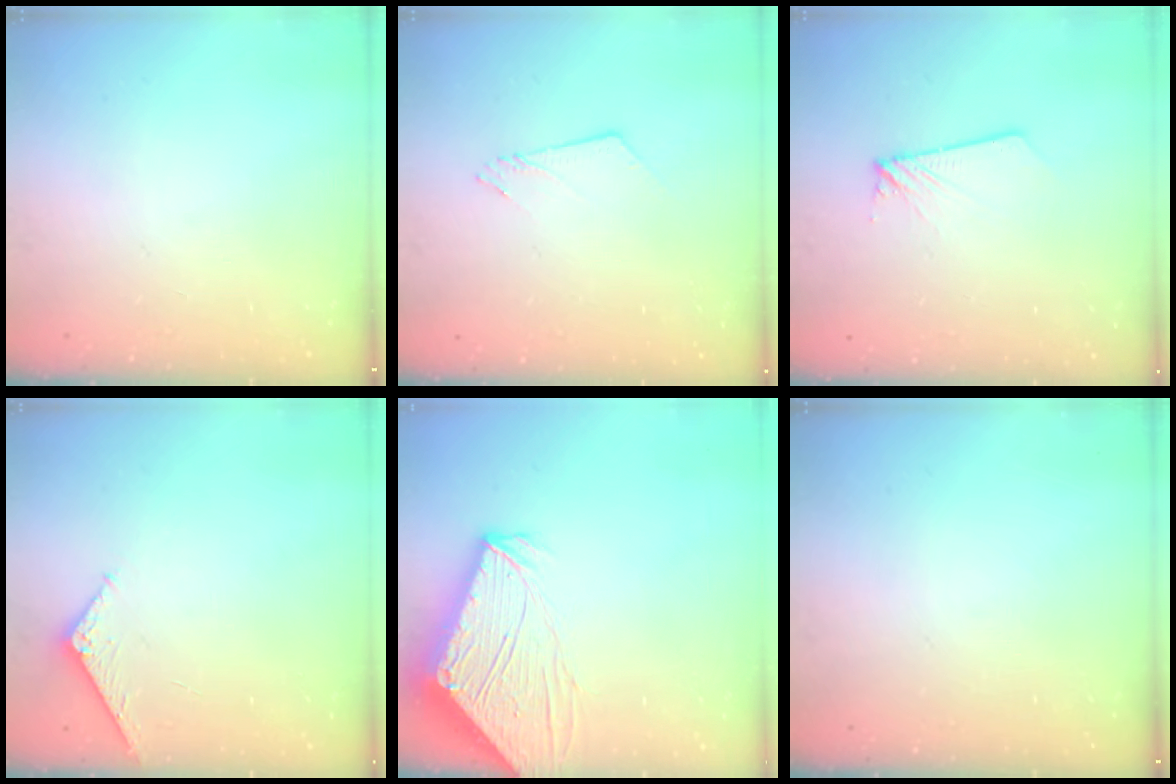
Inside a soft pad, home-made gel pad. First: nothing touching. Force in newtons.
{"total": 4.2, "press": 4.2, "slide": 0.2}
{"total": 1.8, "press": 1.8, "slide": 0.1}
{"total": 4.5, "press": 4.5, "slide": 0.5}
{"total": 13.1, "press": 13.0, "slide": 1.8}
{"total": 0.0}